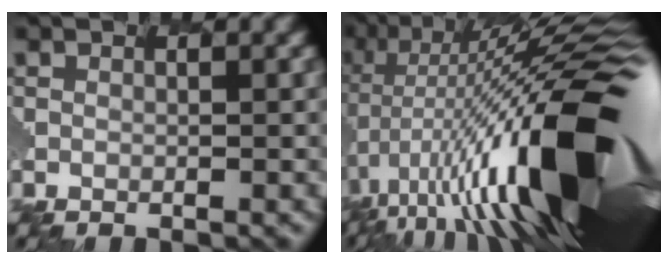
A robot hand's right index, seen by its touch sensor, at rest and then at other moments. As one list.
[{"total": 18.1, "force": [-1.3, 5.7, 17.1], "torque": [-0.277, 0.022, -0.042]}]